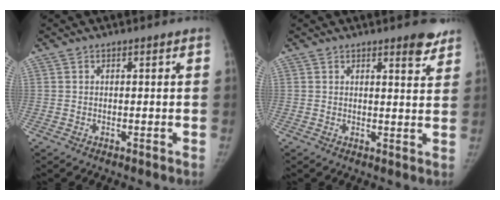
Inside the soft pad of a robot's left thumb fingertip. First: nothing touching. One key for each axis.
{"total": 4.6, "fx": 3.4, "fy": 1.3, "fz": 2.9, "tx": -0.021, "ty": -0.022, "tz": 0.041}